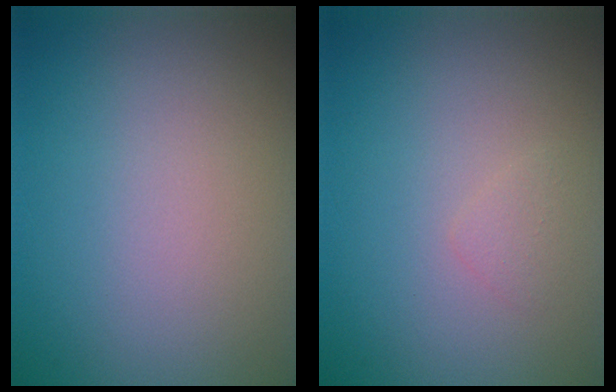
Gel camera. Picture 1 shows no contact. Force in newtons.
{"total": 0.8, "press": 0.8, "slide": 0.1}